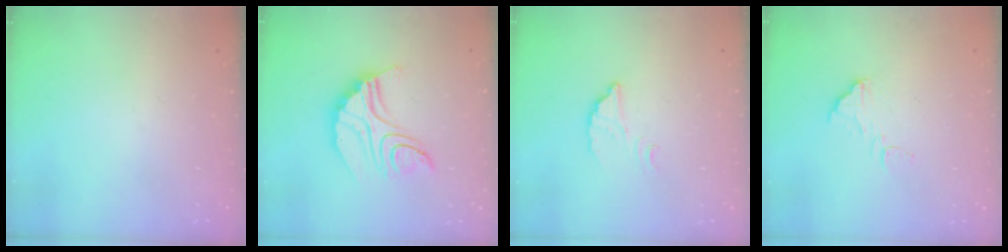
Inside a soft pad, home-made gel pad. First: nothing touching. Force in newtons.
{"total": 12.3, "press": 12.2, "slide": 1.0}
{"total": 2.6, "press": 2.6, "slide": 0.1}
{"total": 8.0, "press": 8.0, "slide": 0.3}